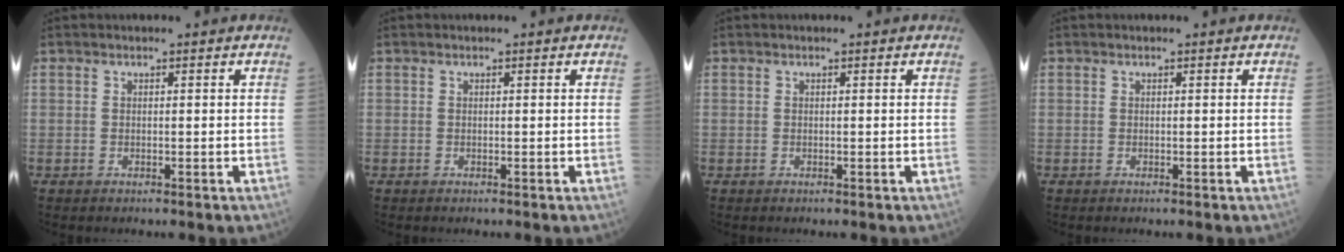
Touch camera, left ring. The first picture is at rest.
{"total": 0.0}
{"total": 0.0}
{"total": 0.0}